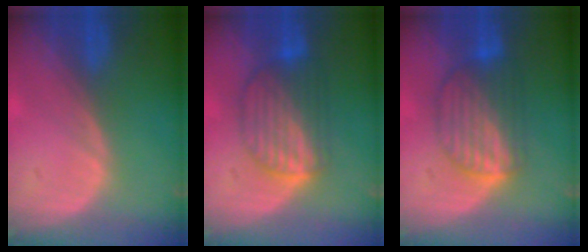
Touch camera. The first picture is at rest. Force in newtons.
{"total": 7.4, "press": 7.2, "slide": 1.7}
{"total": 7.4, "press": 7.2, "slide": 1.7}